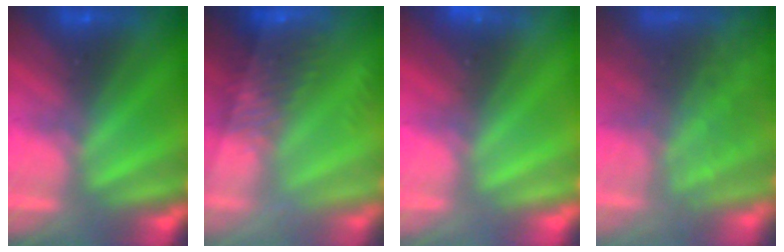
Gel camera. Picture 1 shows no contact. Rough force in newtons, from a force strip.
{"total": 6.6}
{"total": 2.3}
{"total": 14.6}